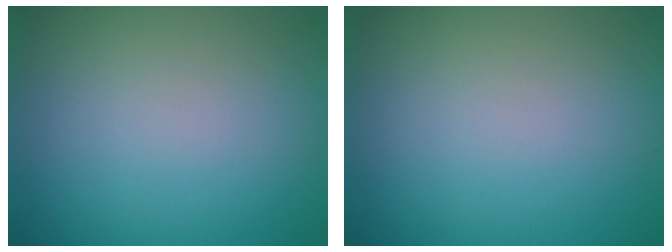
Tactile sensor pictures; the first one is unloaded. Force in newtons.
{"total": 0.0}